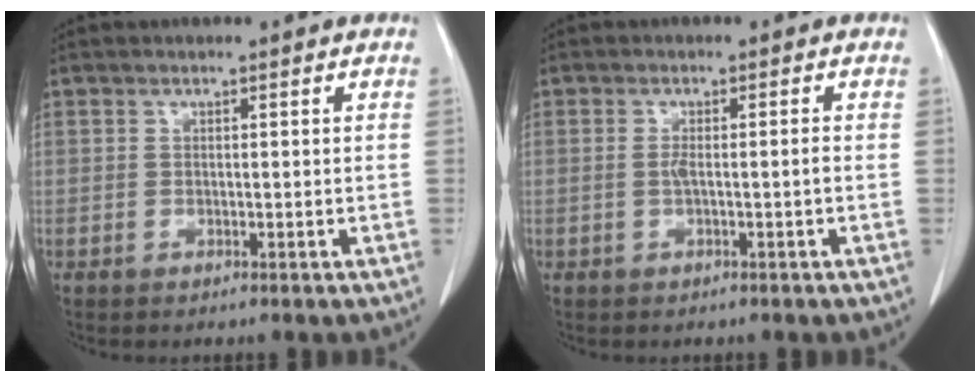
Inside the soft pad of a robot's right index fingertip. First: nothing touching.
{"total": 1.9, "force": [-0.4, 0.0, 1.9], "torque": [-0.033, 0.003, -0.004]}